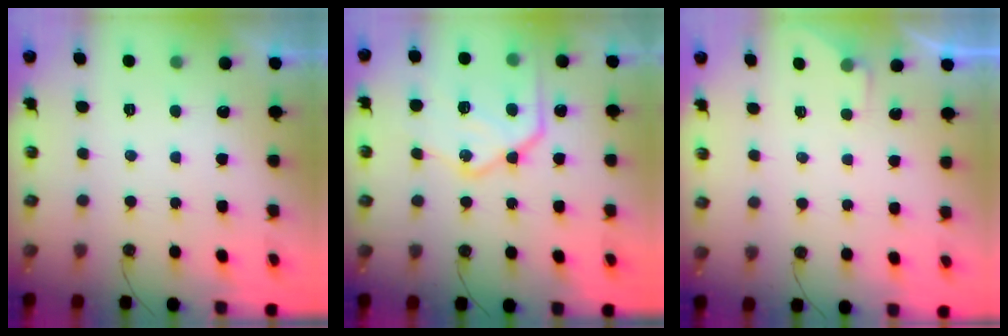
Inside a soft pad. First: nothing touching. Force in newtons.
{"total": 21.5, "press": 21.4, "slide": 2.2}
{"total": 2.9, "press": 2.8, "slide": 0.4}